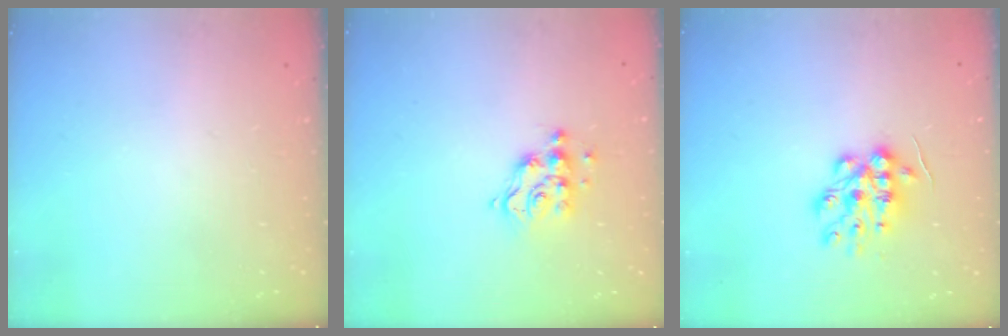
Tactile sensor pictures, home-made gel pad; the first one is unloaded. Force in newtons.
{"total": 9.4, "press": 9.4, "slide": 0.7}
{"total": 12.1, "press": 12.1, "slide": 0.3}